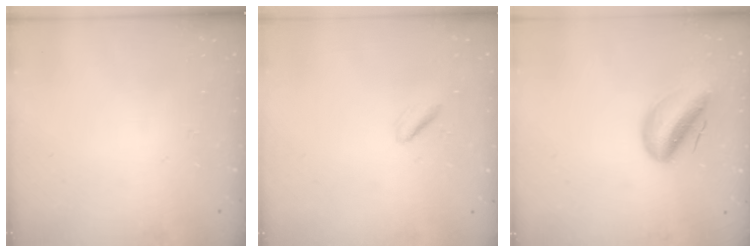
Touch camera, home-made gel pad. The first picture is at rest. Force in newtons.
{"total": 1.9, "press": 1.8, "slide": 0.6}
{"total": 11.4, "press": 10.9, "slide": 3.5}